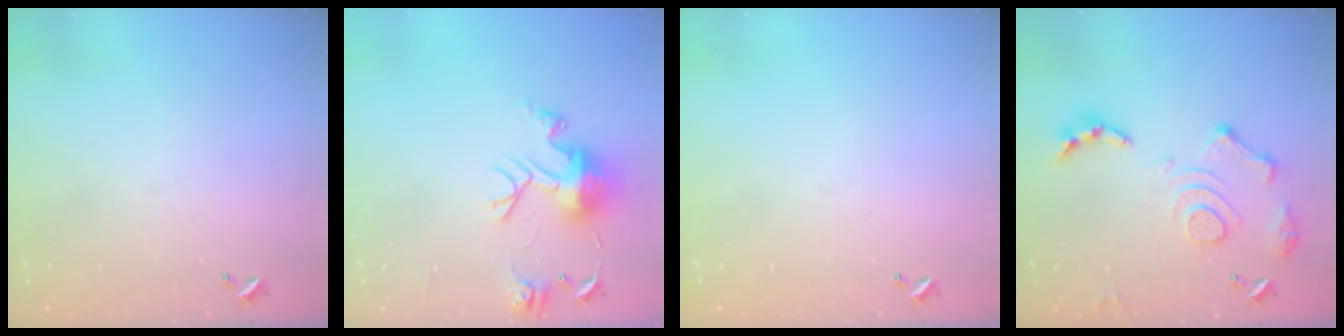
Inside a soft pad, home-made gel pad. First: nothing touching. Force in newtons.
{"total": 10.8, "press": 10.8, "slide": 1.2}
{"total": 0.0}
{"total": 14.6, "press": 14.5, "slide": 1.6}